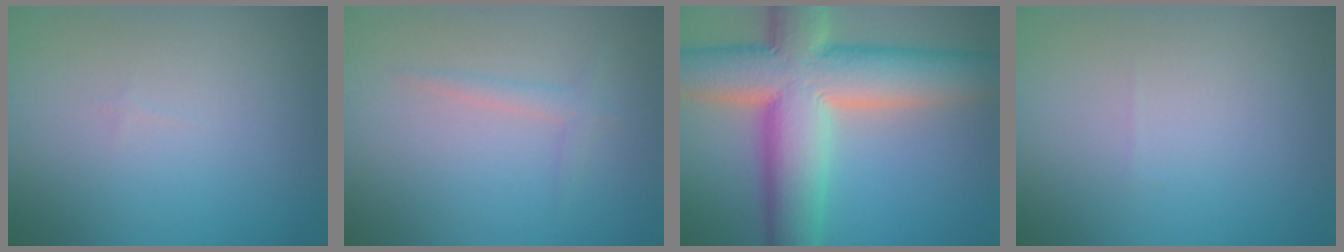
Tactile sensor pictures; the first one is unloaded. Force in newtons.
{"total": 1.4, "press": 1.4, "slide": 0.1}
{"total": 13.4, "press": 13.3, "slide": 1.3}
{"total": 0.0}